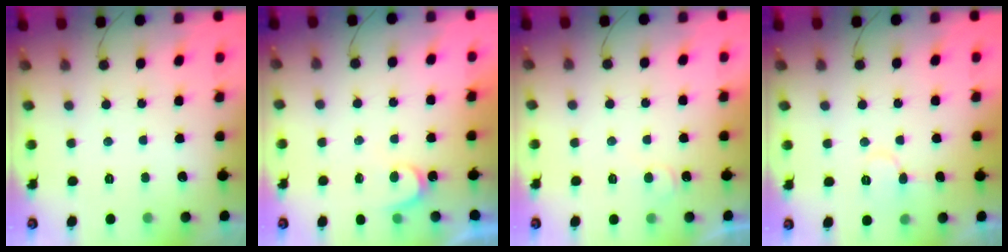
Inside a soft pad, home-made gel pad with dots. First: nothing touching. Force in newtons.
{"total": 4.7, "press": 4.7, "slide": 0.2}
{"total": 4.4, "press": 4.3, "slide": 0.4}
{"total": 6.9, "press": 6.9, "slide": 0.3}